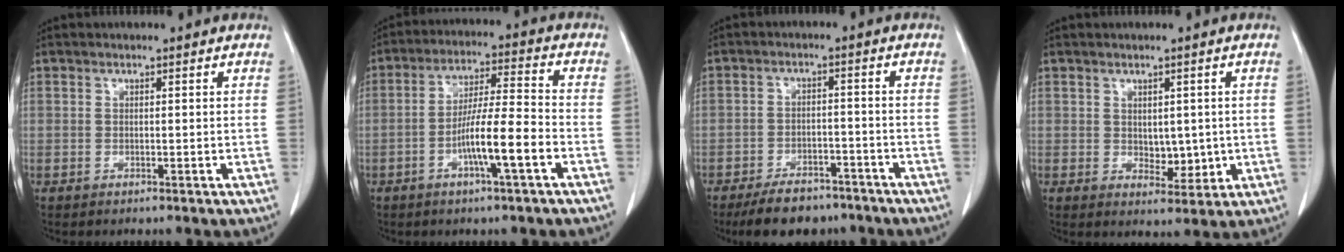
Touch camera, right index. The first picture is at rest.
{"total": 9.6, "force": [-3.7, 0.2, 8.9], "torque": [-0.163, 0.005, -0.067]}
{"total": 8.7, "force": [-7.0, 3.8, 3.4], "torque": [-0.051, -0.001, -0.110]}
{"total": 4.1, "force": [0.0, 2.4, 3.3], "torque": [-0.040, -0.006, 0.011]}